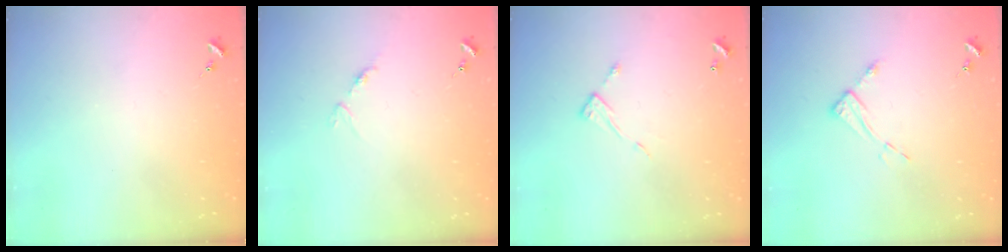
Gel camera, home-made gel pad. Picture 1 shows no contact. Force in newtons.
{"total": 3.2, "press": 3.2, "slide": 0.4}
{"total": 6.7, "press": 6.7, "slide": 0.2}
{"total": 6.5, "press": 6.5, "slide": 0.5}